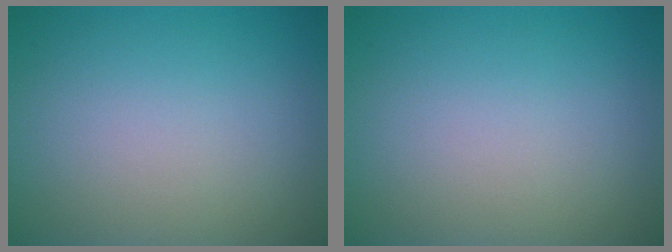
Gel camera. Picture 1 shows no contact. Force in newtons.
{"total": 0.0}